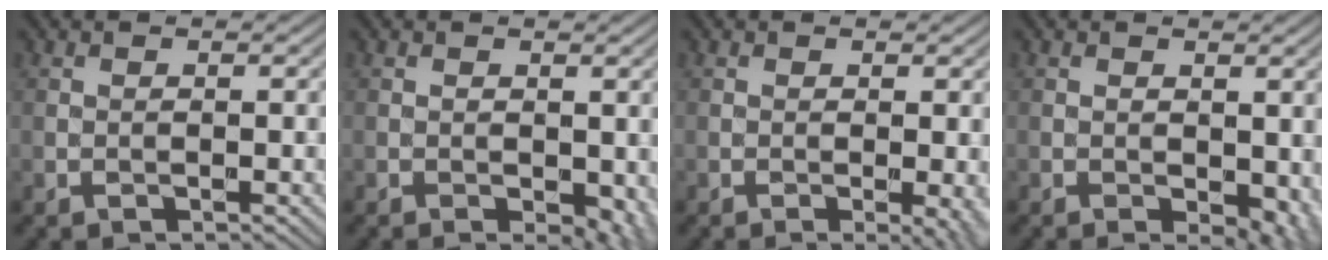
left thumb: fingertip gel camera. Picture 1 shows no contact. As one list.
[{"total": 3.9, "force": [-1.0, 2.2, 3.1], "torque": [-0.045, -0.013, -0.012]}, {"total": 2.8, "force": [-0.5, 0.5, 2.7], "torque": [-0.036, -0.006, -0.008]}, {"total": 4.6, "force": [-1.0, 2.6, 3.7], "torque": [-0.052, -0.013, -0.010]}]